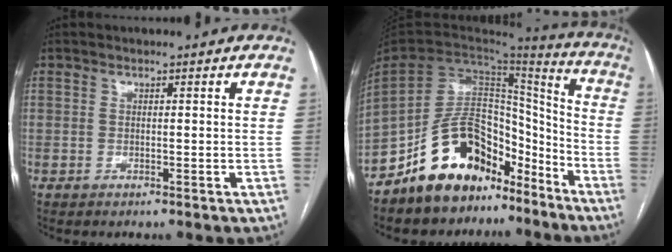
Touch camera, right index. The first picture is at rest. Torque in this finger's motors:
{"motor_torque": [-0.11, -0.14, -0.15, -0.21]}